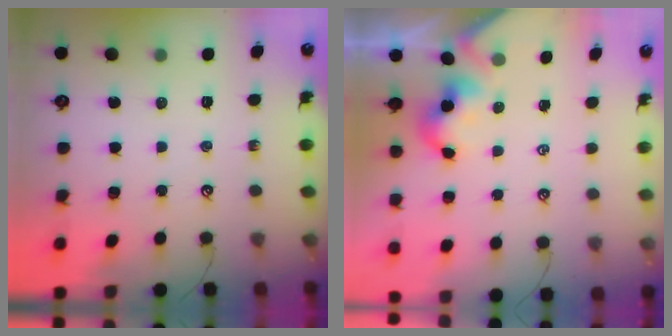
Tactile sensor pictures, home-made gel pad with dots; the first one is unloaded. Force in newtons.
{"total": 1.2, "press": 1.1, "slide": 0.3}